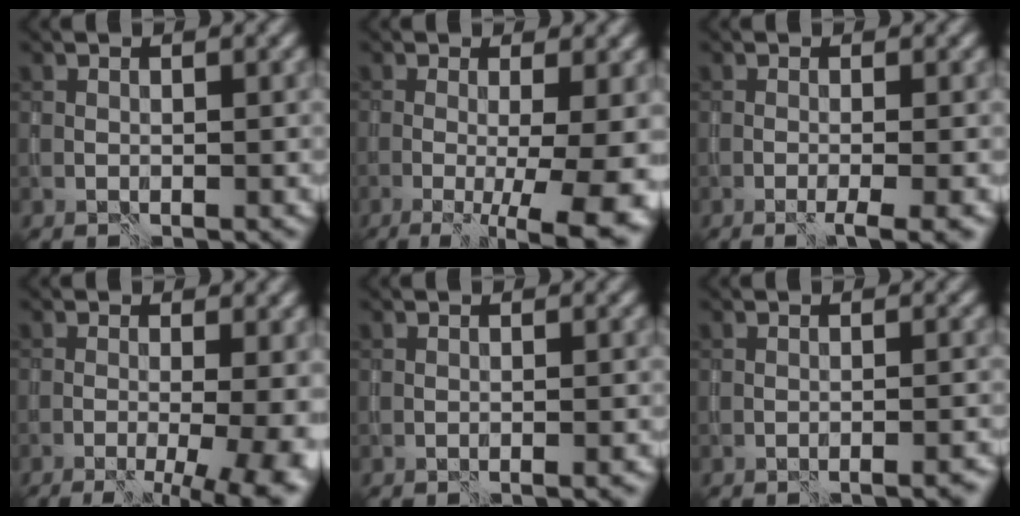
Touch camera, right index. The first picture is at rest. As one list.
[{"total": 9.8, "force": [-2.0, 3.0, 9.1], "torque": [-0.094, -0.008, -0.021]}, {"total": 2.3, "force": [-0.9, 0.2, 2.1], "torque": [-0.029, -0.006, -0.016]}, {"total": 11.6, "force": [-2.5, 5.2, 10.1], "torque": [-0.080, -0.008, -0.017]}, {"total": 0.6, "force": [-0.4, -0.2, 0.3], "torque": [-0.003, -0.002, -0.009]}, {"total": 1.5, "force": [-0.9, 0.2, 1.1], "torque": [-0.004, -0.004, -0.017]}]